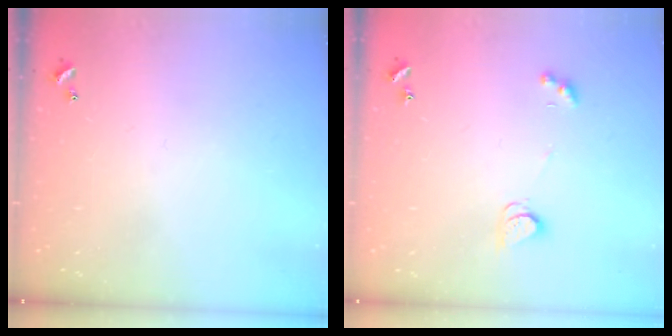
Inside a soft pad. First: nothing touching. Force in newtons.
{"total": 2.5, "press": 2.4, "slide": 0.3}